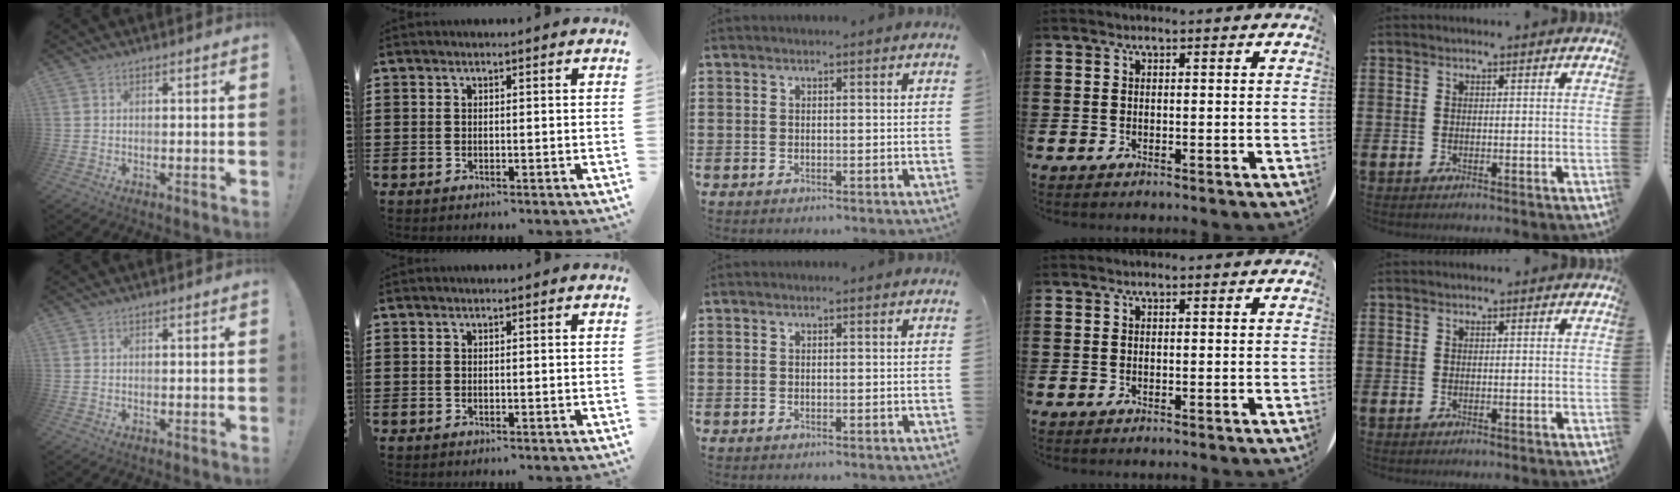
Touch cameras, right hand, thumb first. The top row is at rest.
{}